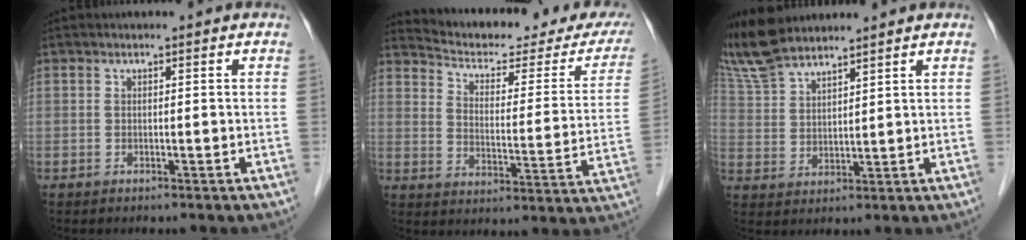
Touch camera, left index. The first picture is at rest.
{"total": 22.6, "force": [20.7, 4.7, 7.8], "torque": [-0.104, -0.052, 0.253]}
{"total": 10.8, "force": [9.8, 2.2, 4.0], "torque": [-0.101, 0.019, 0.207]}